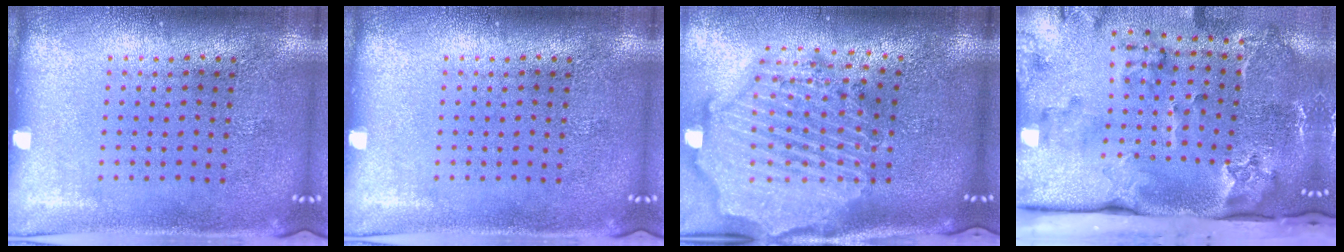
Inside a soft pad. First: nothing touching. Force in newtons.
{"total": 0.0}
{"total": 3.4, "press": 2.9, "slide": 1.9}
{"total": 4.0, "press": 2.7, "slide": 3.0}